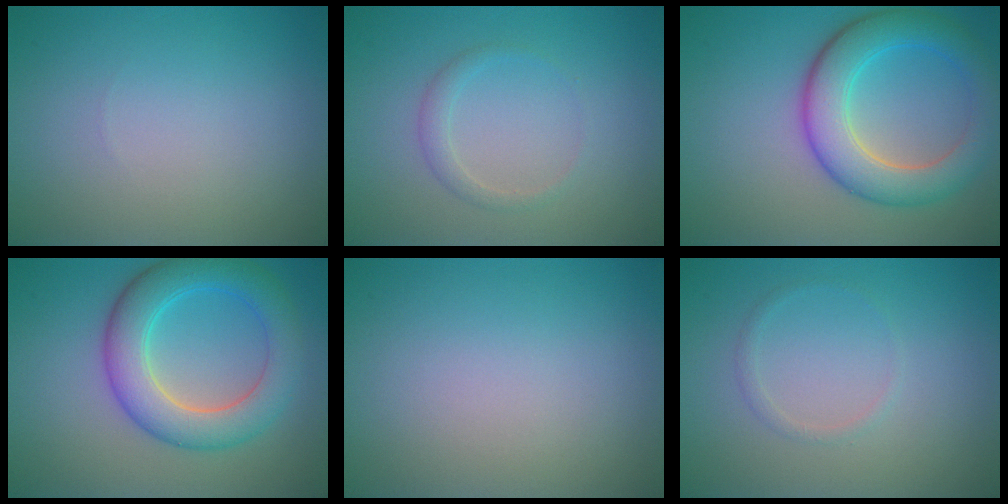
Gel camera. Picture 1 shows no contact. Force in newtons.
{"total": 1.4, "press": 1.4, "slide": 0.1}
{"total": 6.6, "press": 6.6, "slide": 0.3}
{"total": 6.5, "press": 6.5, "slide": 0.3}
{"total": 0.0}
{"total": 0.8, "press": 0.8, "slide": 0.1}